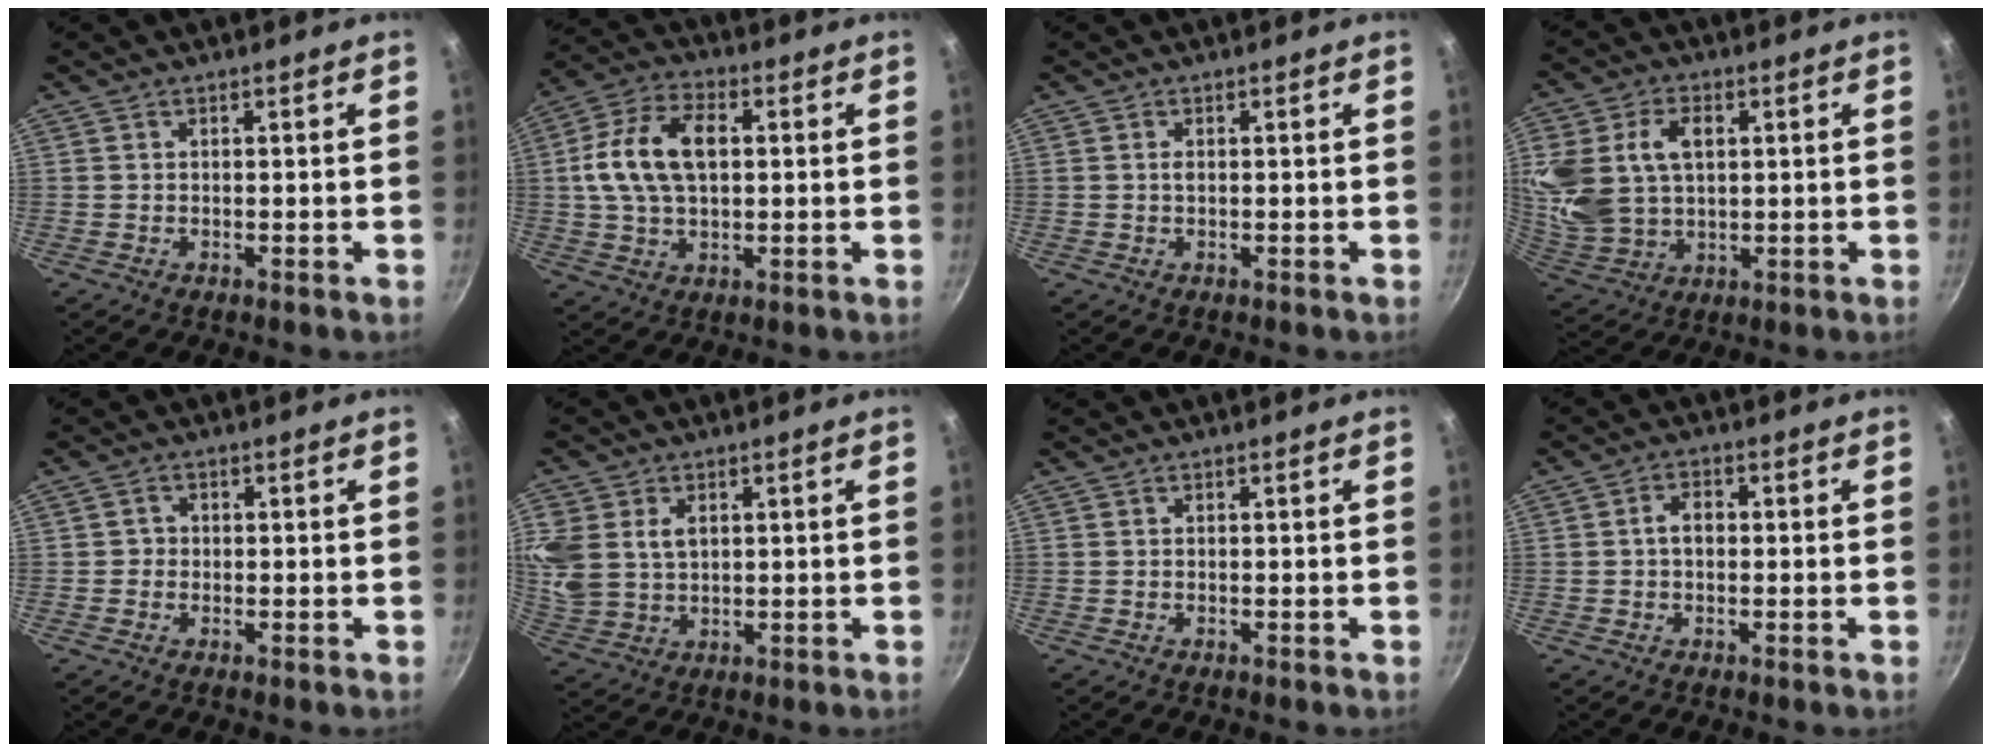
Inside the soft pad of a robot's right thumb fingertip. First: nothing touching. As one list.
[{"total": 13.8, "force": [1.7, 8.5, 10.7], "torque": [-0.186, 0.020, 0.021]}, {"total": 0.8, "force": [0.1, 0.4, 0.7], "torque": [-0.012, 0.001, 0.000]}, {"total": 17.5, "force": [3.8, 12.3, 11.9], "torque": [-0.246, -0.006, 0.082]}, {"total": 1.7, "force": [-0.3, 1.6, 0.4], "torque": [0.002, 0.002, -0.008]}, {"total": 12.3, "force": [3.2, 9.3, 7.3], "torque": [-0.171, 0.000, 0.070]}, {"total": 0.0}, {"total": 3.5, "force": [0.0, 2.4, 2.5], "torque": [-0.034, 0.013, -0.004]}]